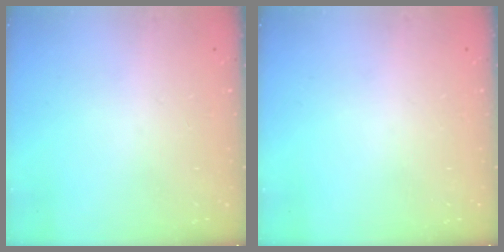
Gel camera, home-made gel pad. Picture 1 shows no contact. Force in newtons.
{"total": 0.0}